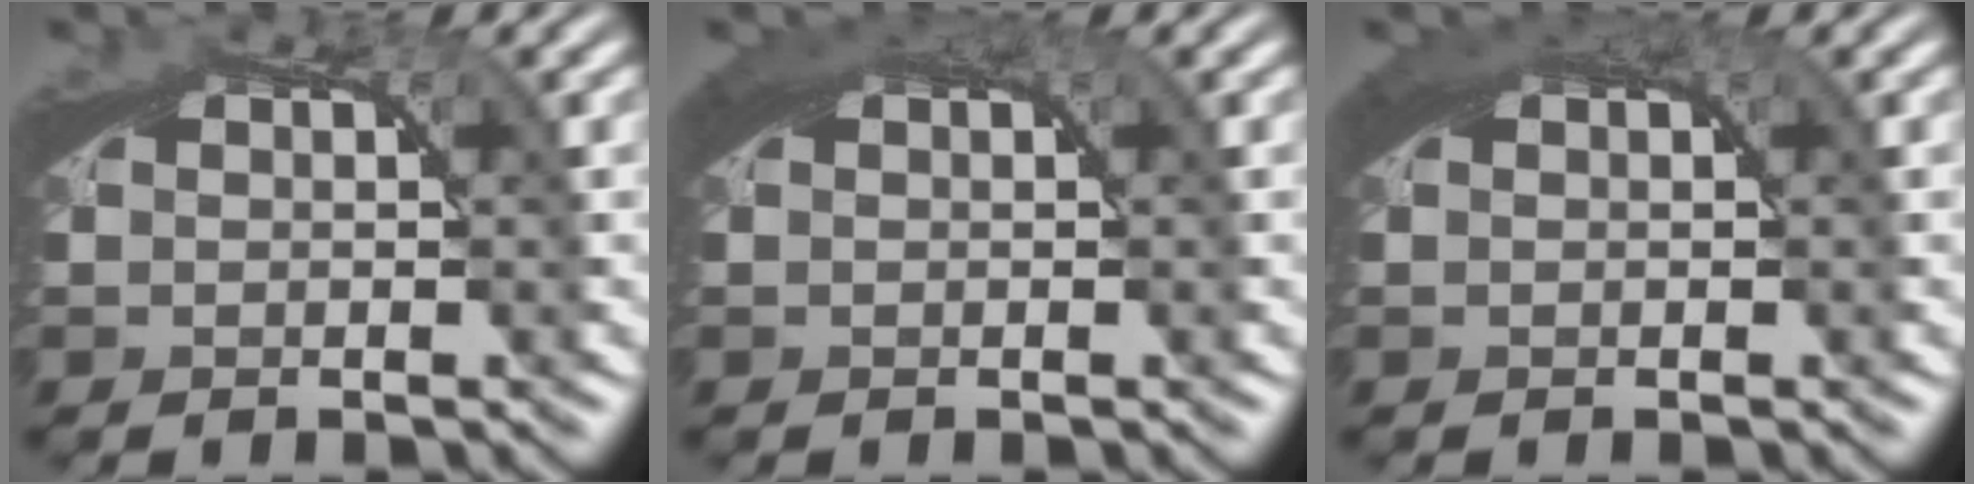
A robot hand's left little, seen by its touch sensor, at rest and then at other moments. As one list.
[{"total": 2.1, "force": [1.1, 0.5, 1.7], "torque": [-0.020, 0.010, 0.013]}, {"total": 2.1, "force": [1.1, 0.6, 1.7], "torque": [-0.021, 0.009, 0.013]}]